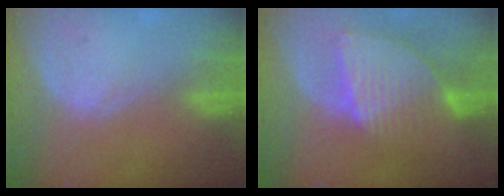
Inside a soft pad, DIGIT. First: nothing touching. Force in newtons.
{"total": 8.5, "press": 7.5, "slide": 4.0}